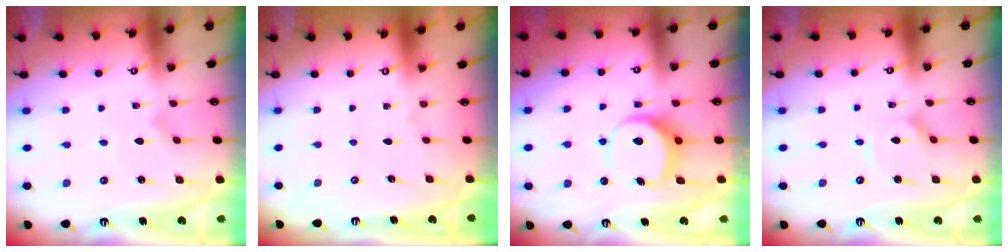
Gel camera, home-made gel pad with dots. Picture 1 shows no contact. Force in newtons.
{"total": 0.0}
{"total": 7.4, "press": 7.4, "slide": 0.5}
{"total": 1.5, "press": 1.5, "slide": 0.3}